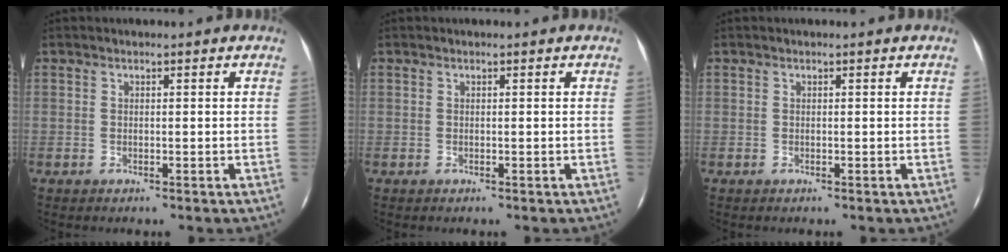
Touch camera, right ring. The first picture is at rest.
{"total": 0.0}
{"total": 0.0}